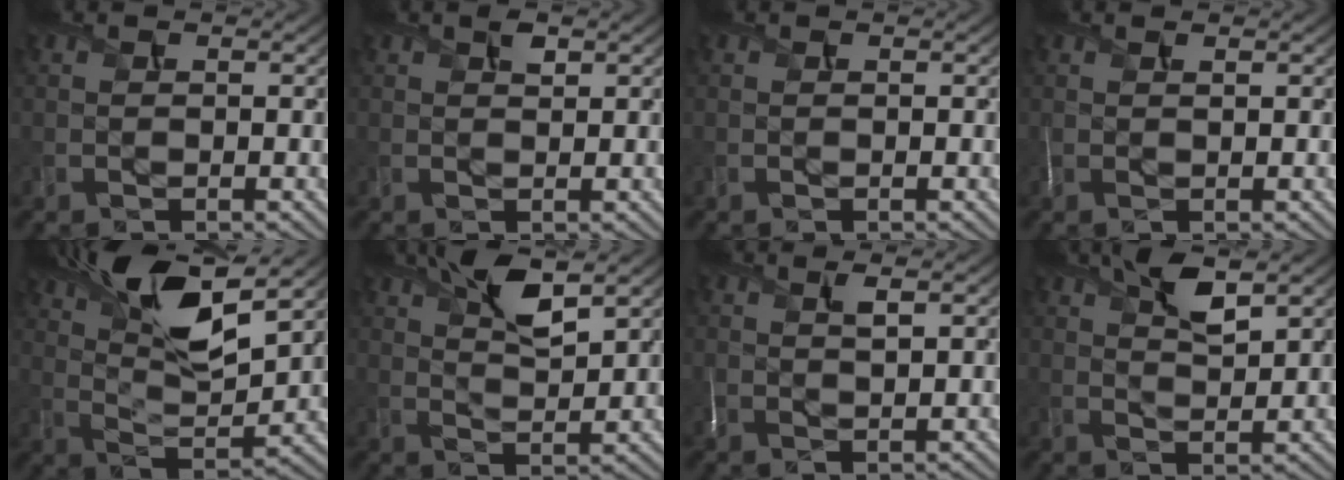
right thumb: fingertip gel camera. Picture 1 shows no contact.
{"total": 1.2, "force": [0.7, 0.5, 0.8], "torque": [-0.019, 0.000, 0.014]}
{"total": 0.0}
{"total": 1.0, "force": [0.5, 0.3, 0.8], "torque": [-0.022, 0.003, 0.009]}
{"total": 14.2, "force": [8.3, 4.5, 10.6], "torque": [-0.207, 0.009, 0.147]}
{"total": 7.1, "force": [4.2, 2.1, 5.3], "torque": [-0.109, 0.007, 0.082]}
{"total": 2.2, "force": [1.0, 0.4, 1.9], "torque": [-0.045, 0.005, 0.020]}
{"total": 5.4, "force": [3.2, 1.6, 4.0], "torque": [-0.086, 0.006, 0.062]}